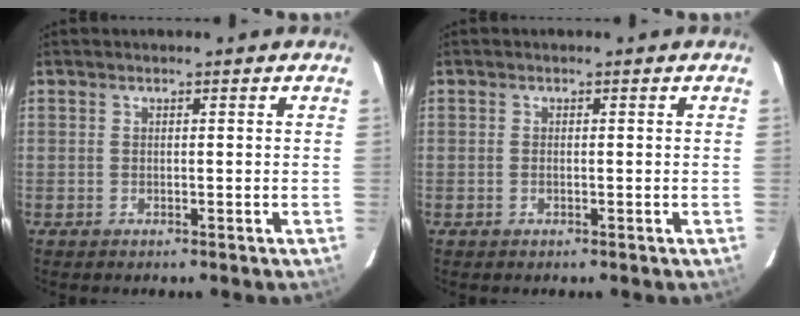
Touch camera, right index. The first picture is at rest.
{"total": 0.6, "force": [-0.2, 0.3, 0.5], "torque": [-0.011, 0.000, -0.005]}